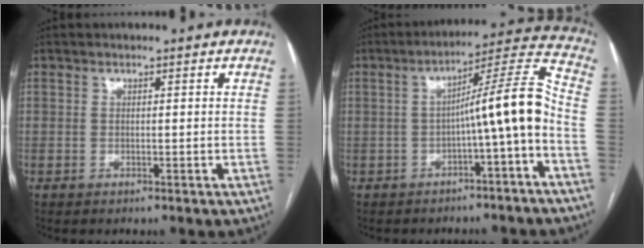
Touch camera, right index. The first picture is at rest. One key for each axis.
{"total": 10.6, "fx": -3.0, "fy": -0.7, "fz": 10.2, "tx": -0.141, "ty": 0.031, "tz": -0.046}